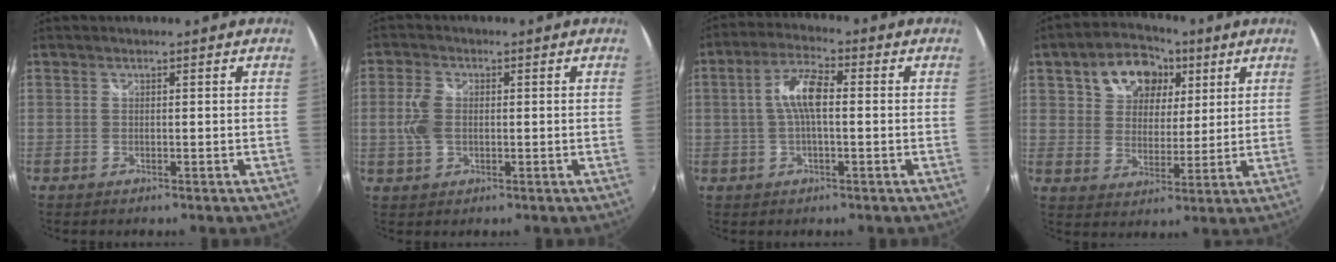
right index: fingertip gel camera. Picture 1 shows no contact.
{"total": 5.0, "force": [-0.1, 3.3, 3.8], "torque": [-0.084, 0.004, 0.000]}
{"total": 6.9, "force": [0.2, 2.0, 6.6], "torque": [-0.132, 0.015, 0.003]}
{"total": 12.7, "force": [6.0, 9.0, 6.8], "torque": [-0.137, 0.038, 0.104]}